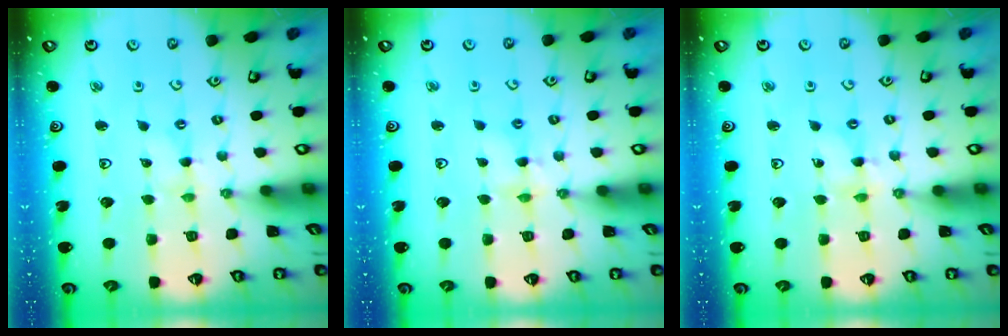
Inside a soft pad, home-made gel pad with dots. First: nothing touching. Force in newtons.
{"total": 4.0, "press": 4.0, "slide": 0.4}
{"total": 1.4, "press": 1.4, "slide": 0.1}